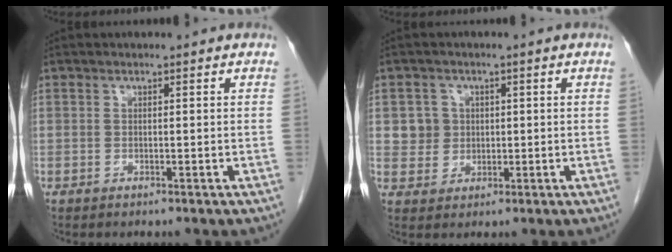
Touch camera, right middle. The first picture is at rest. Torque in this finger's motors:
{"motor_torque": [-0.16, -0.05, 0.02, -0.01]}